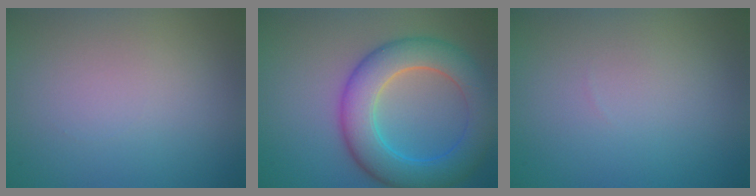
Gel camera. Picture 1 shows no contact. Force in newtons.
{"total": 7.9, "press": 7.9, "slide": 0.2}
{"total": 0.0}